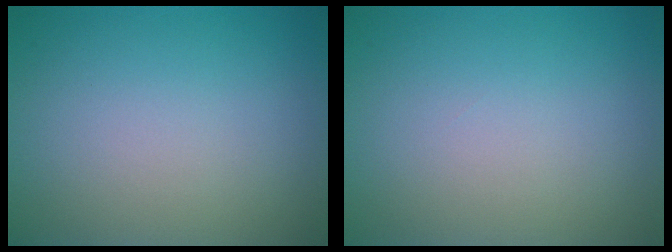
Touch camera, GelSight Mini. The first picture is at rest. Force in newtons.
{"total": 0.0}